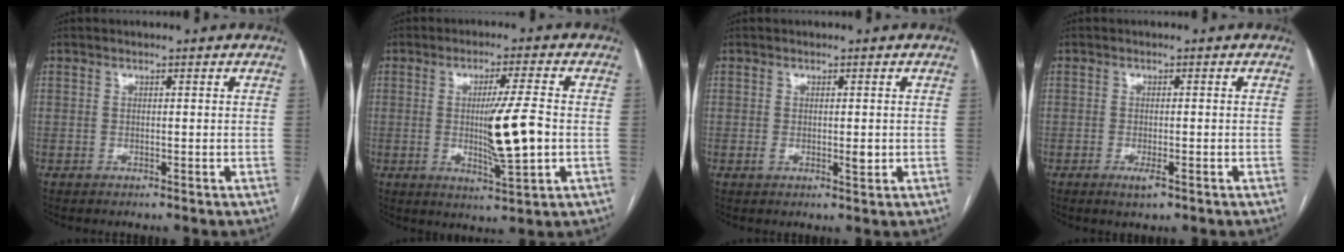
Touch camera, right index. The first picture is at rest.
{"total": 9.1, "force": [-0.7, -0.2, 9.1], "torque": [-0.152, -0.015, -0.012]}
{"total": 2.1, "force": [-0.3, 0.8, 2.0], "torque": [-0.031, -0.004, -0.001]}
{"total": 2.2, "force": [-1.3, 0.5, 1.7], "torque": [-0.027, -0.001, -0.019]}